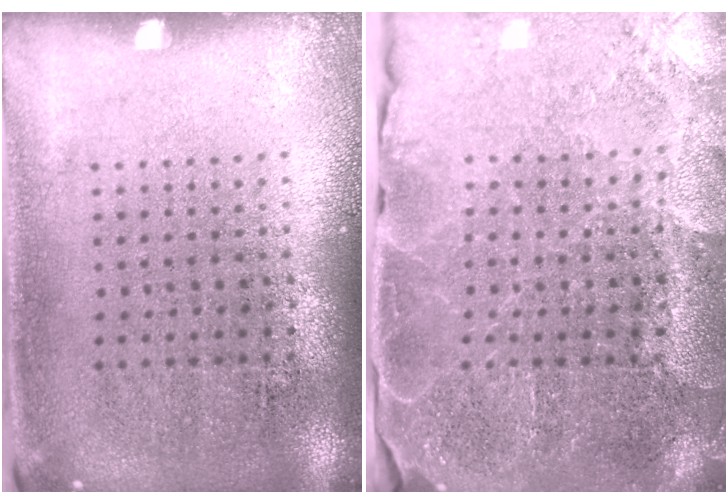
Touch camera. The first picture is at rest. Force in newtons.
{"total": 3.1, "press": 3.1, "slide": 0.3}